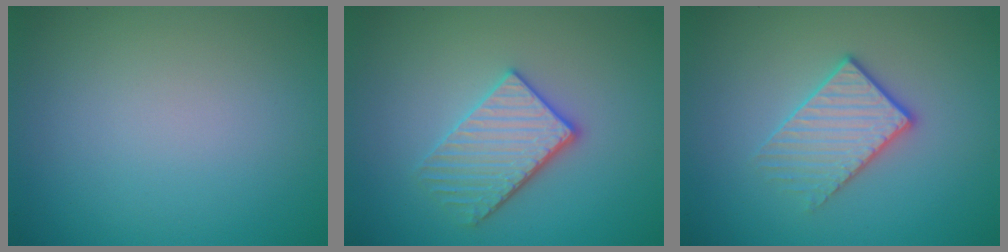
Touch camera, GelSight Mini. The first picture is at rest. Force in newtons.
{"total": 3.7, "press": 3.3, "slide": 1.6}
{"total": 3.2, "press": 2.9, "slide": 1.4}